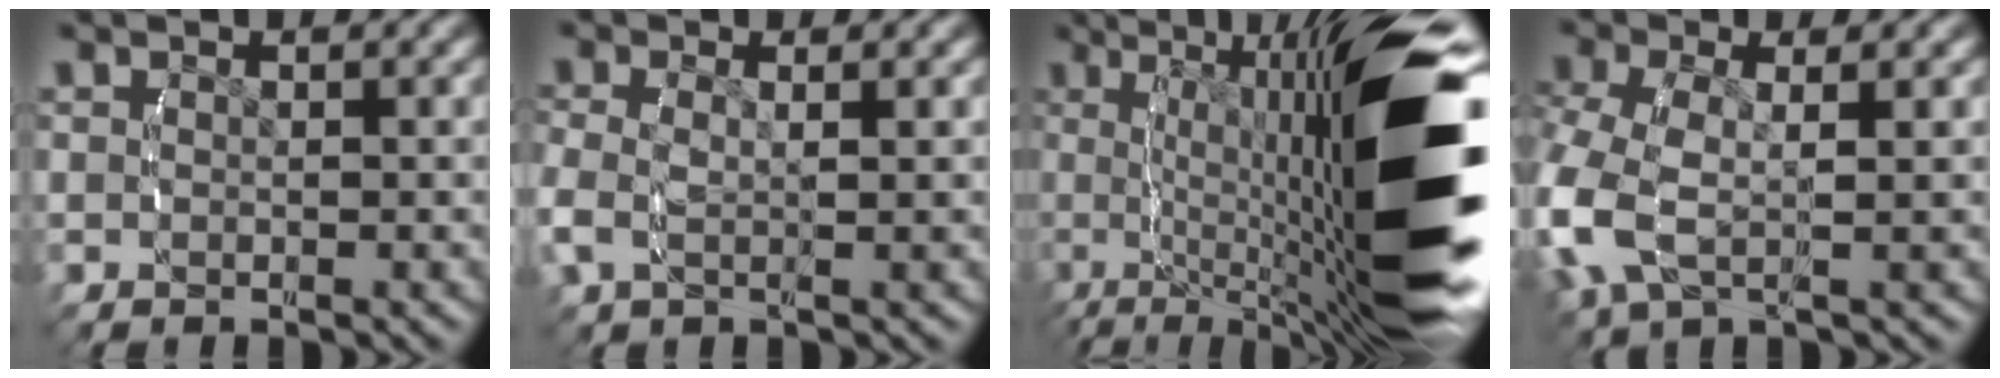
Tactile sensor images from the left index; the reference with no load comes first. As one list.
[{"total": 2.6, "force": [-0.3, 1.7, 2.0], "torque": [-0.062, -0.015, -0.002]}, {"total": 17.7, "force": [0.3, 6.2, 16.6], "torque": [-0.221, 0.002, 0.005]}, {"total": 5.9, "force": [-0.5, 4.2, 4.0], "torque": [-0.140, -0.028, -0.003]}]